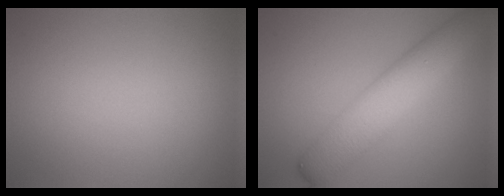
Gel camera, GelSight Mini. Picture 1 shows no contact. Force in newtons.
{"total": 6.3, "press": 6.3, "slide": 0.2}